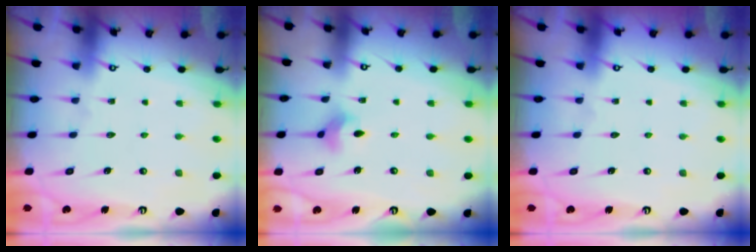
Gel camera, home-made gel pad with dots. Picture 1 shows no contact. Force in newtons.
{"total": 4.2, "press": 4.2, "slide": 0.6}
{"total": 0.0}